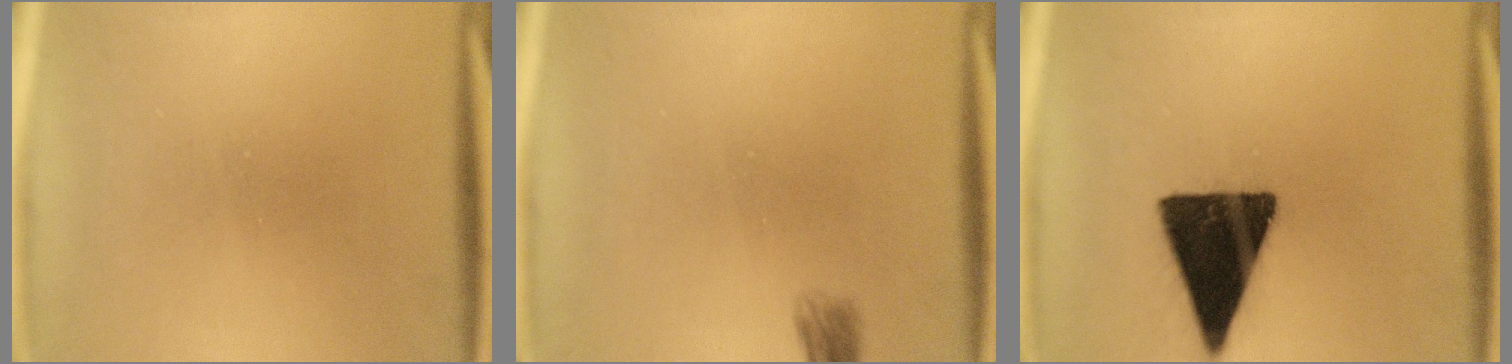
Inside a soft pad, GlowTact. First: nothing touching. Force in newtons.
{"total": 1.6}
{"total": 16.8}